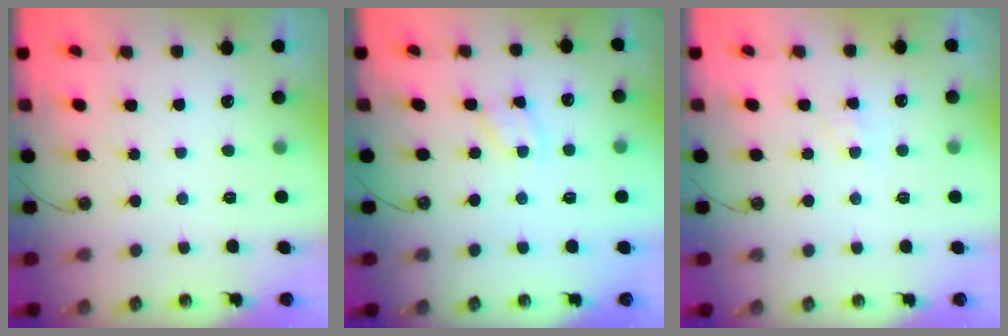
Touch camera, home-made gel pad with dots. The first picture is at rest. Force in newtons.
{"total": 2.7, "press": 2.7, "slide": 0.4}
{"total": 5.3, "press": 5.2, "slide": 0.7}